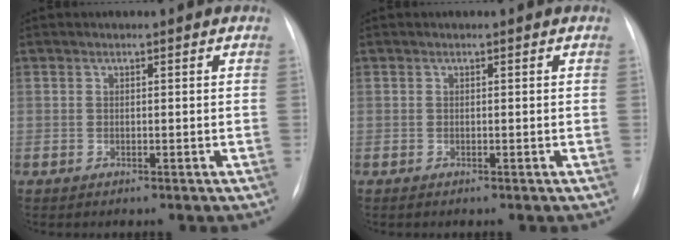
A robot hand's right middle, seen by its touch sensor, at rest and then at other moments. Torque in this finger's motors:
{"motor_torque": [0.31, -0.40, 0.04, 0.00]}